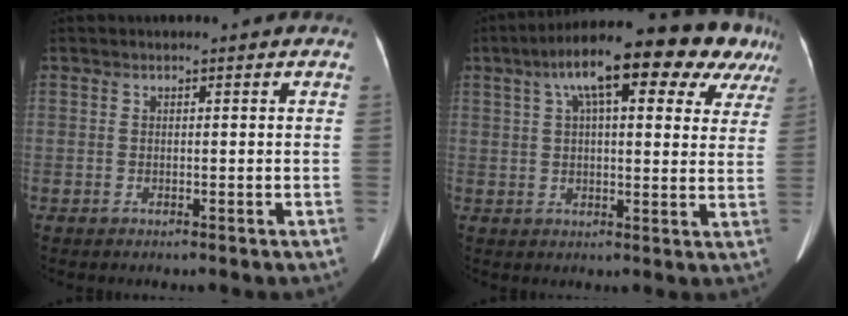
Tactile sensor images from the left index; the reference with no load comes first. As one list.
[{"total": 19.7, "force": [11.3, 6.1, 15.0], "torque": [-0.230, 0.063, 0.151]}]